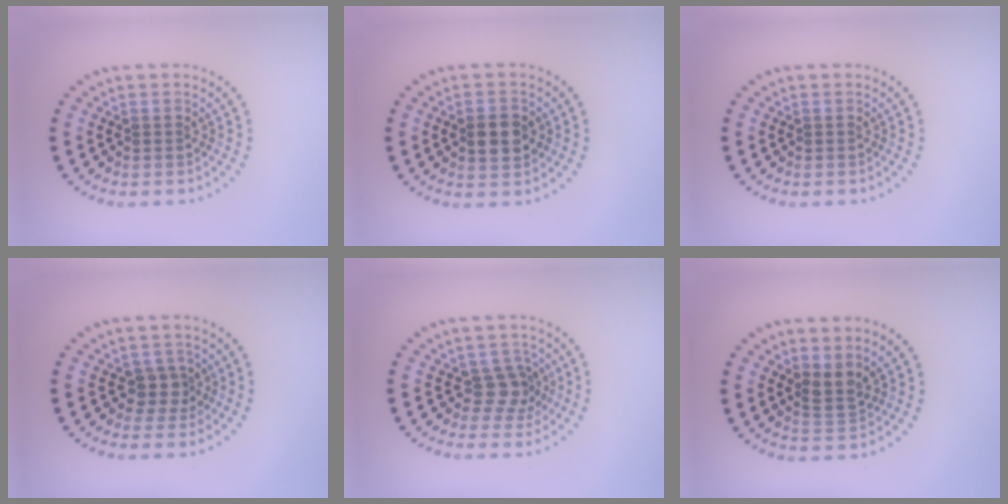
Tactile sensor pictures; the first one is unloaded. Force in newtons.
{"total": 3.4, "press": 3.4, "slide": 0.1}
{"total": 0.0}
{"total": 2.1, "press": 1.7, "slide": 1.3}
{"total": 2.4, "press": 1.9, "slide": 1.5}
{"total": 2.1, "press": 1.8, "slide": 1.1}